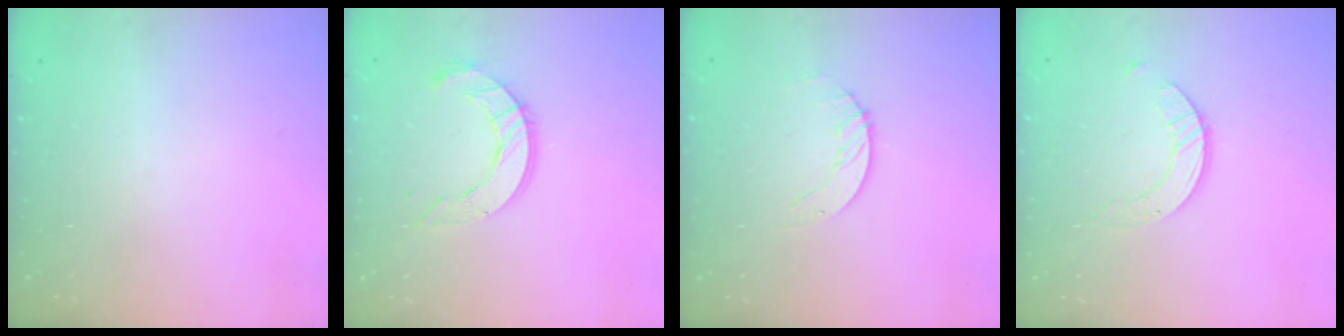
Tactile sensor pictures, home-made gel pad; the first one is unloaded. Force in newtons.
{"total": 9.7, "press": 9.6, "slide": 0.9}
{"total": 1.9, "press": 1.9, "slide": 0.2}
{"total": 2.9, "press": 2.9, "slide": 0.3}